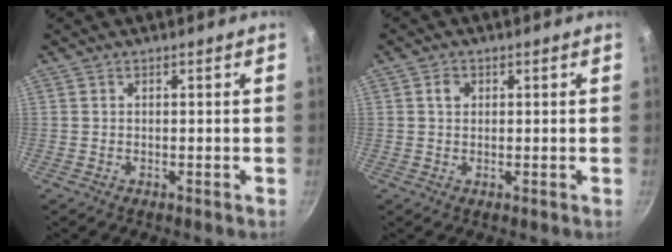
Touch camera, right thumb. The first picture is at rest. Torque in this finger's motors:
{"motor_torque": [0.13, 0.38, 0.76, 0.15, -0.07]}